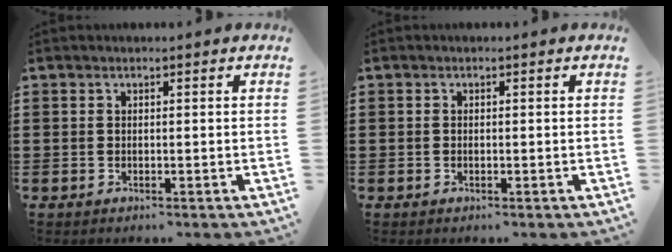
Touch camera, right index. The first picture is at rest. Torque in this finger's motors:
{"motor_torque": [-0.58, 1.56, 0.02, 0.00]}